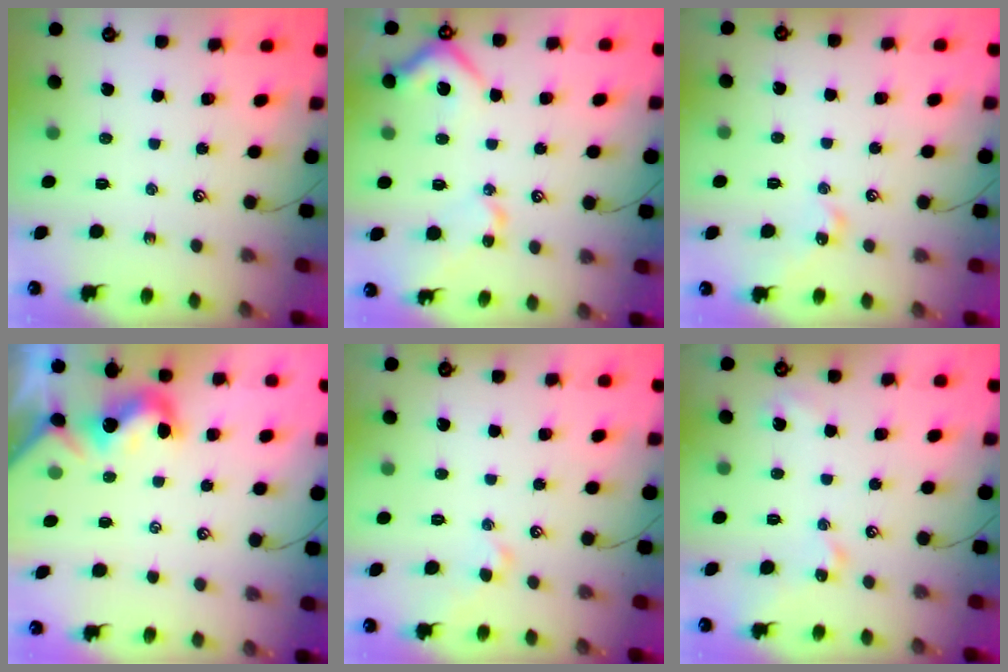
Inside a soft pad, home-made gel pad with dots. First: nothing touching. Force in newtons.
{"total": 8.9, "press": 8.8, "slide": 1.3}
{"total": 6.0, "press": 5.9, "slide": 0.7}
{"total": 0.0}
{"total": 1.1, "press": 1.0, "slide": 0.3}
{"total": 3.5, "press": 3.5, "slide": 0.6}